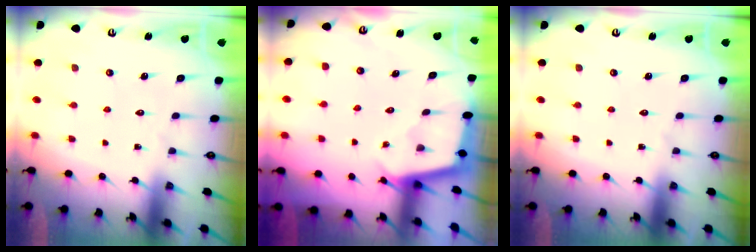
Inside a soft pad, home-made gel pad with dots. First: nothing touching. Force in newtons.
{"total": 2.1, "press": 2.1, "slide": 0.2}
{"total": 0.0}